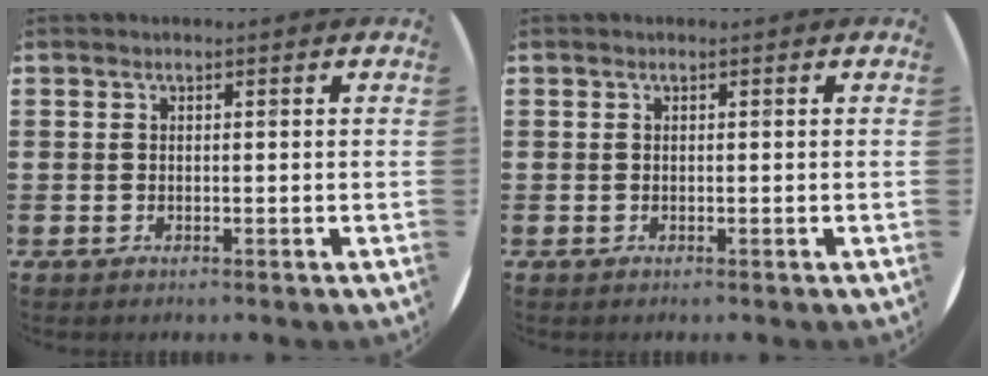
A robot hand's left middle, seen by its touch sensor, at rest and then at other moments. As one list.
[{"total": 0.0}]